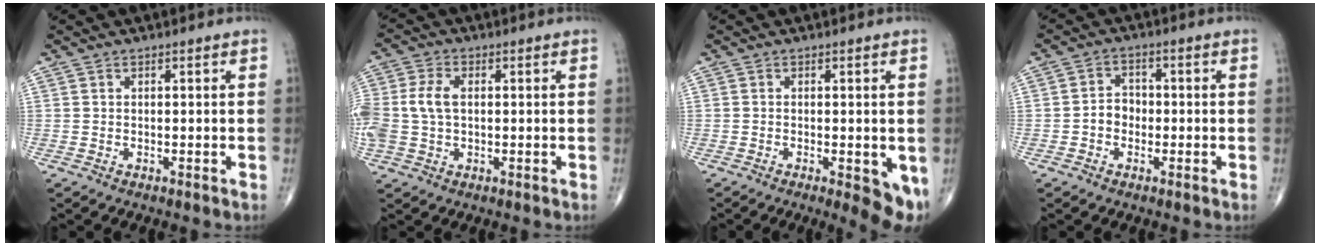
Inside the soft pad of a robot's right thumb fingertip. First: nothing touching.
{"total": 8.2, "force": [0.3, 5.4, 6.2], "torque": [-0.154, 0.017, 0.007]}
{"total": 6.5, "force": [-1.7, 1.9, 6.0], "torque": [-0.074, -0.018, -0.023]}
{"total": 3.7, "force": [-1.0, 3.1, 1.9], "torque": [-0.013, 0.017, -0.026]}